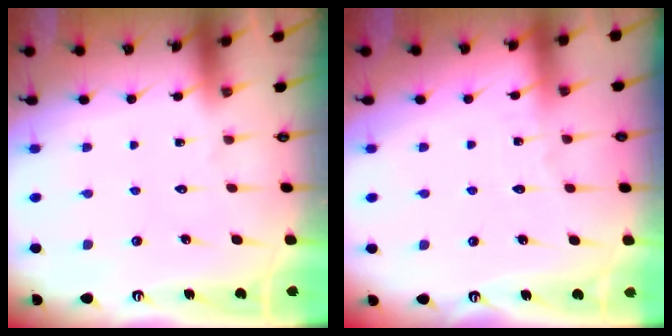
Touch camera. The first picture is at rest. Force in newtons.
{"total": 3.0, "press": 3.0, "slide": 0.3}